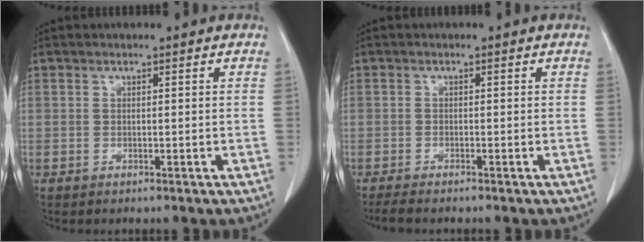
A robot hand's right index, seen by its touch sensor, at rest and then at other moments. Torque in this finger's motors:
{"motor_torque": [0.00, 0.00, 0.05, 0.02]}